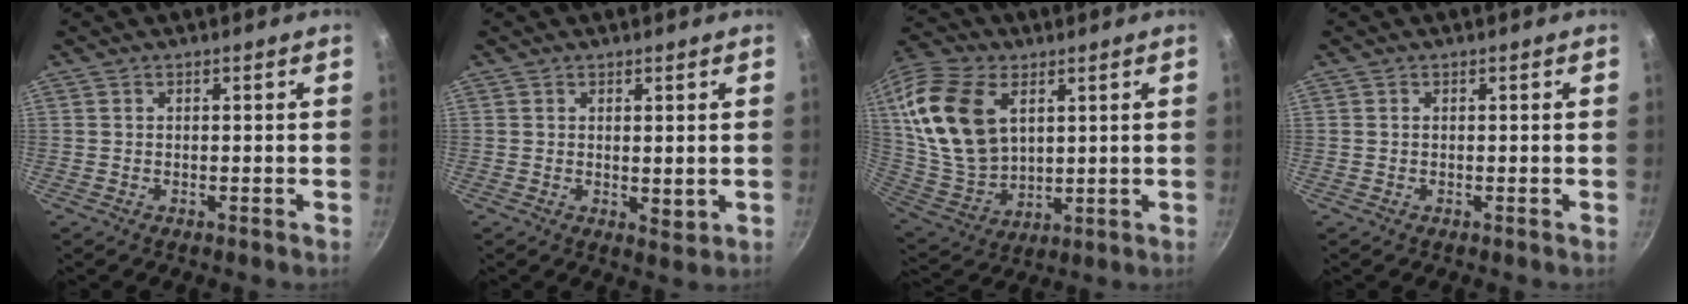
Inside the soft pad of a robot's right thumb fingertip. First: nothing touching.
{"total": 2.5, "force": [0.6, 1.1, 2.2], "torque": [-0.031, -0.012, 0.010]}
{"total": 20.2, "force": [6.3, 12.9, 14.2], "torque": [-0.268, -0.021, 0.134]}
{"total": 0.0}